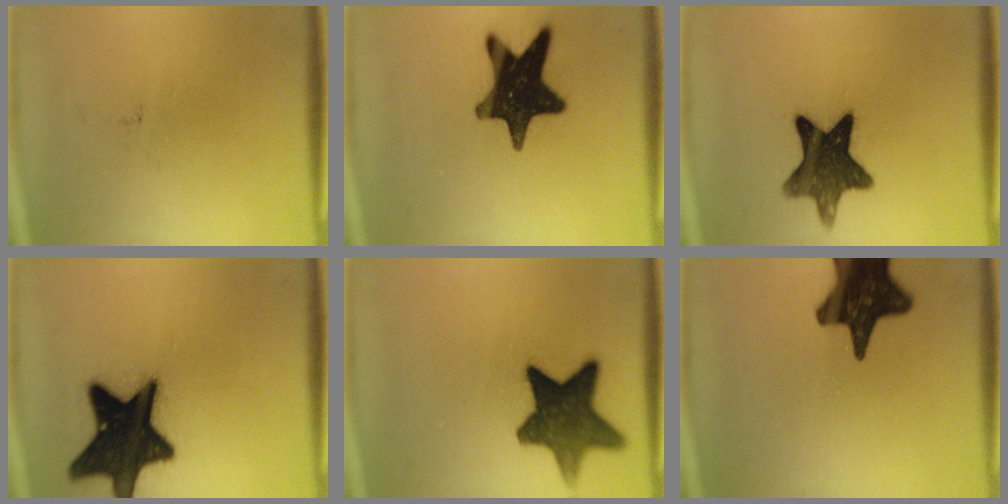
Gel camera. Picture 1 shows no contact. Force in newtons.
{"total": 16.5}
{"total": 12.4}
{"total": 20.0}
{"total": 13.4}
{"total": 17.7}